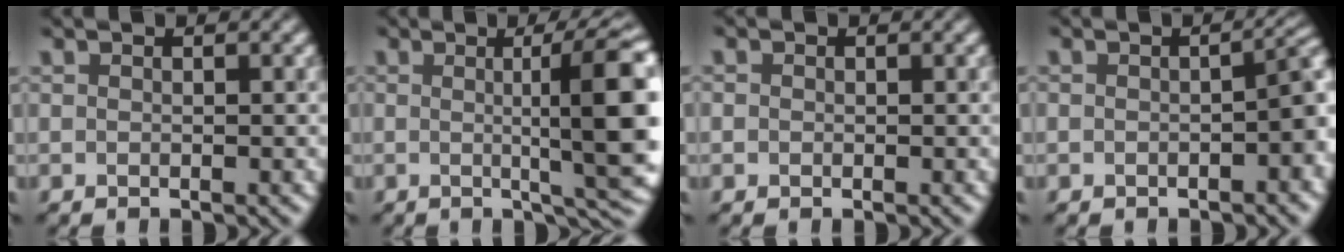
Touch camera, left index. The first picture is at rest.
{"total": 10.0, "force": [0.5, 1.9, 9.9], "torque": [-0.117, 0.006, 0.008]}
{"total": 0.6, "force": [0.1, 0.6, 0.1], "torque": [0.001, -0.003, -0.003]}
{"total": 3.6, "force": [-1.0, 1.6, 3.0], "torque": [-0.030, 0.005, -0.015]}